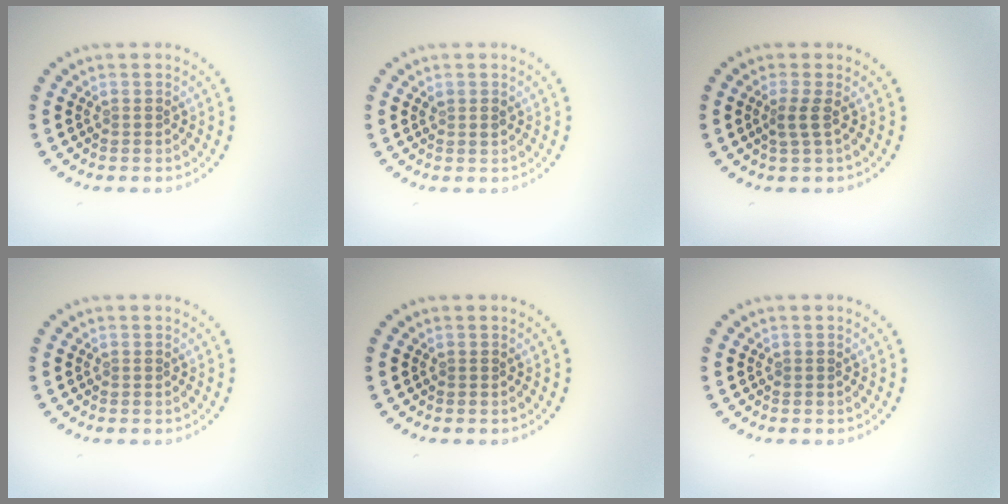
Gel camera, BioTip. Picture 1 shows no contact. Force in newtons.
{"total": 0.8, "press": 0.8, "slide": 0.2}
{"total": 1.7, "press": 1.2, "slide": 1.2}
{"total": 0.0}
{"total": 0.0}
{"total": 0.0}